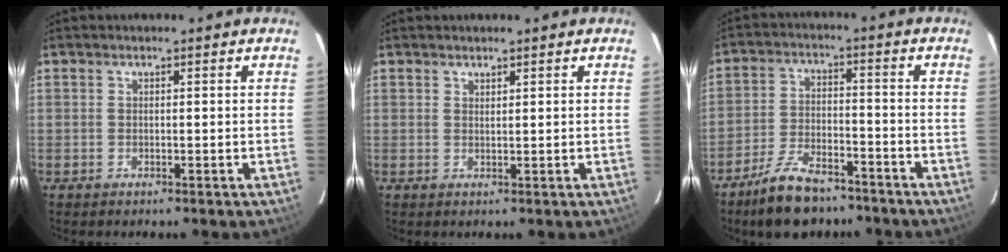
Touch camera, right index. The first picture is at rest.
{"total": 0.8, "force": [0.8, 0.2, 0.2], "torque": [-0.003, 0.001, 0.015]}
{"total": 11.2, "force": [-8.8, 4.4, 5.4], "torque": [-0.121, 0.000, -0.149]}